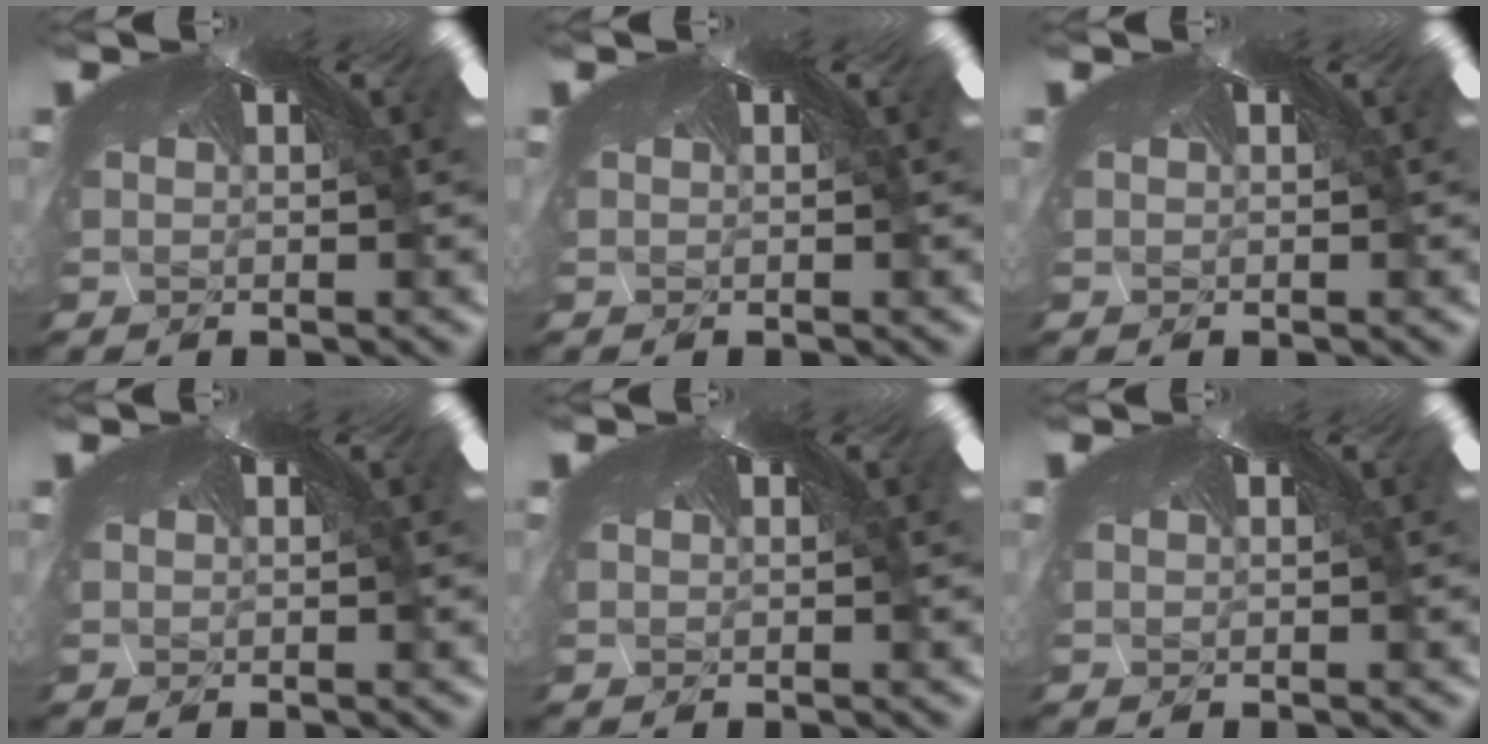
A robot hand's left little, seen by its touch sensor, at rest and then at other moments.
{"total": 0.0}
{"total": 0.0}
{"total": 0.0}
{"total": 0.0}
{"total": 0.0}